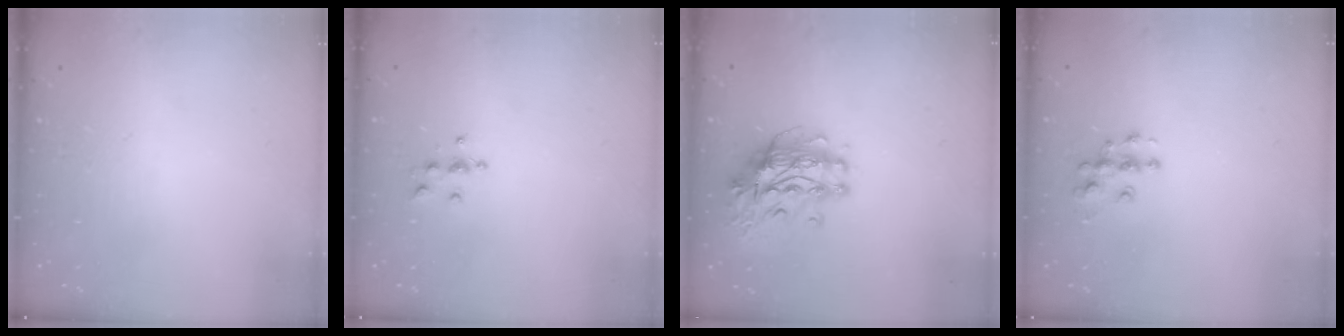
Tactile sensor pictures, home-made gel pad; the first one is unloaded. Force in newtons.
{"total": 4.6, "press": 4.5, "slide": 0.5}
{"total": 12.3, "press": 12.2, "slide": 1.1}
{"total": 7.1, "press": 7.1, "slide": 0.3}